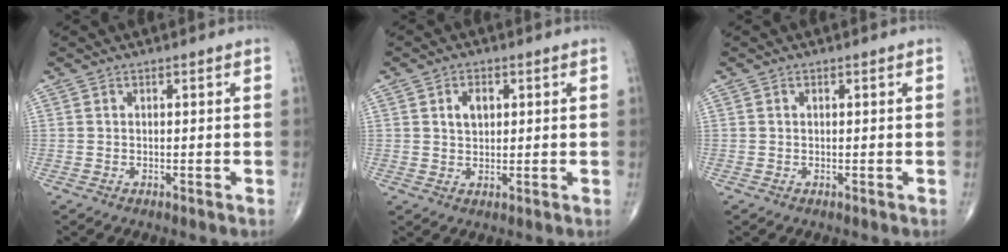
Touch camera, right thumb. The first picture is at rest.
{"total": 3.7, "force": [1.2, 2.4, 2.6], "torque": [-0.032, -0.003, 0.021]}
{"total": 0.0}